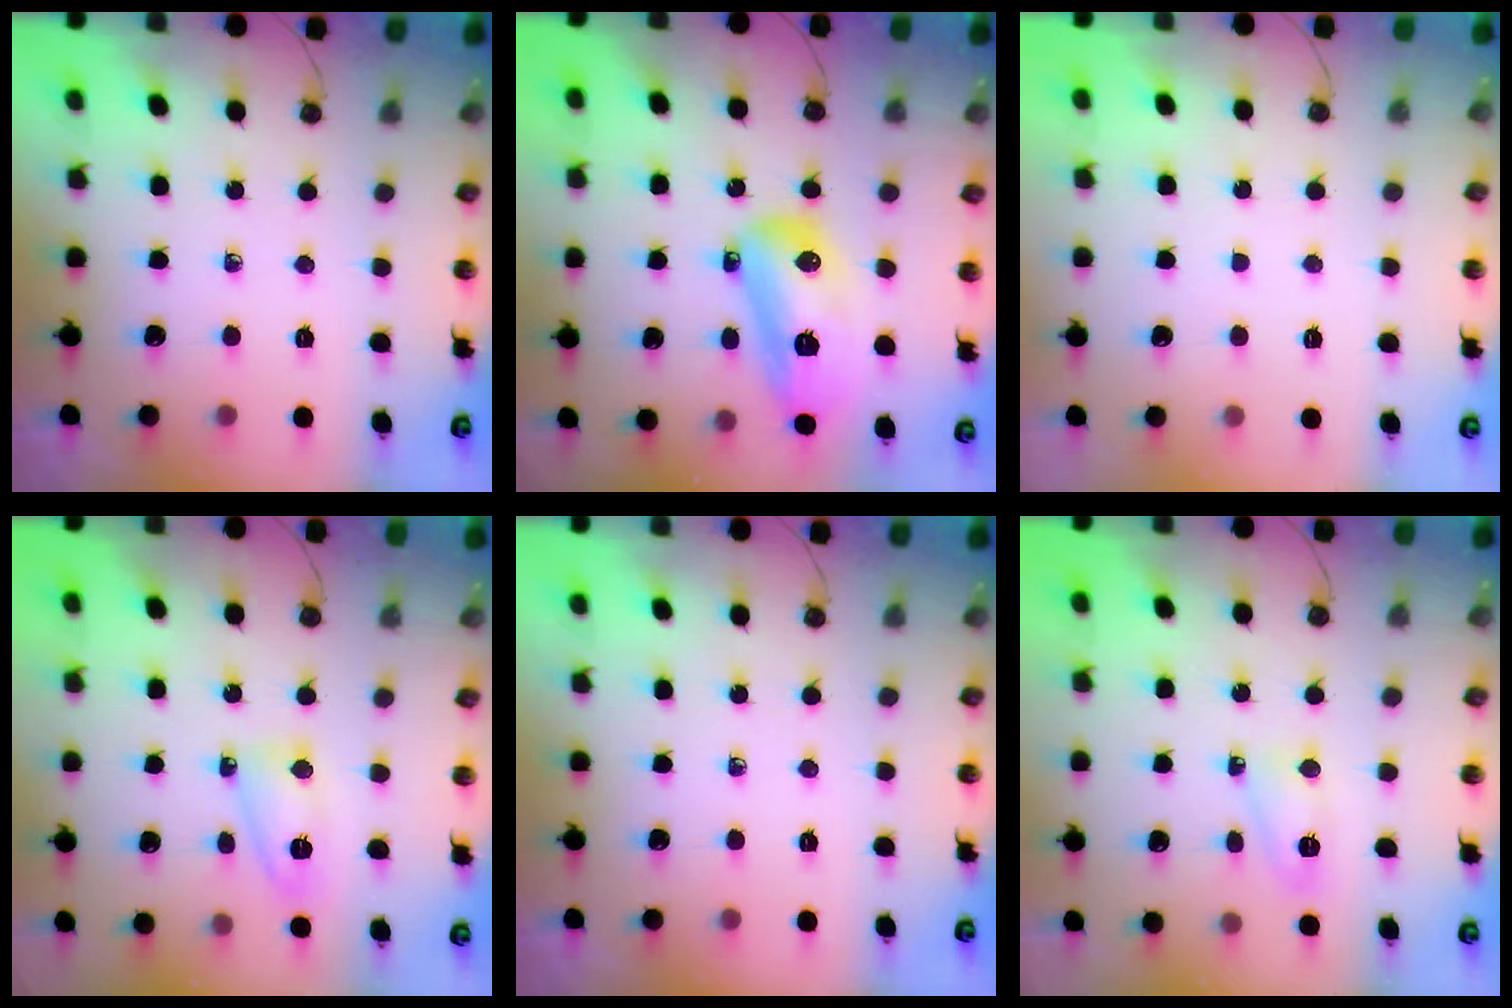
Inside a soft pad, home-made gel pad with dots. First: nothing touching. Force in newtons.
{"total": 15.9, "press": 15.6, "slide": 2.8}
{"total": 1.1, "press": 1.1, "slide": 0.1}
{"total": 9.1, "press": 6.2, "slide": 6.6}
{"total": 0.0}
{"total": 5.2, "press": 5.1, "slide": 0.6}